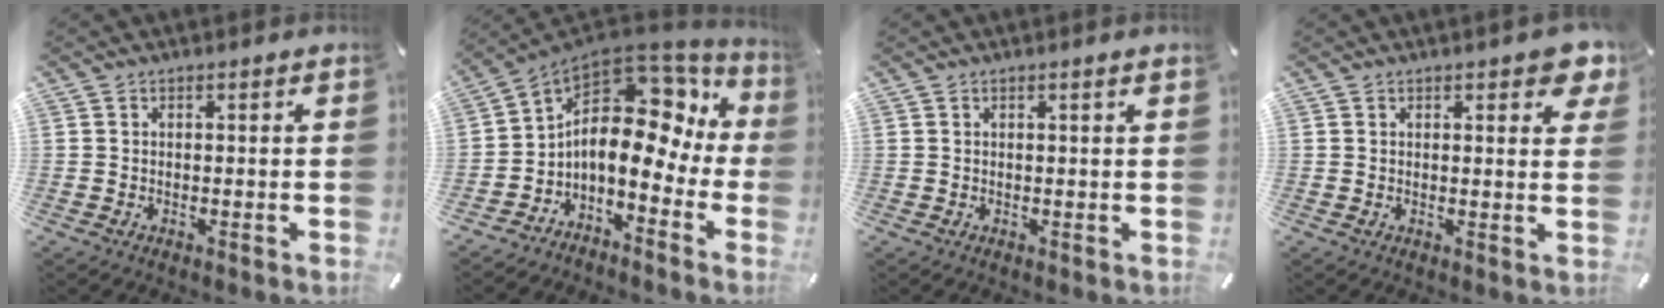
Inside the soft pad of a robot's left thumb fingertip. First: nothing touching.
{"total": 13.1, "force": [2.2, 8.7, 9.5], "torque": [-0.164, -0.039, 0.032]}
{"total": 0.9, "force": [0.4, -0.1, 0.8], "torque": [-0.014, -0.002, 0.007]}
{"total": 4.7, "force": [3.0, 1.7, 3.1], "torque": [-0.037, -0.016, 0.047]}